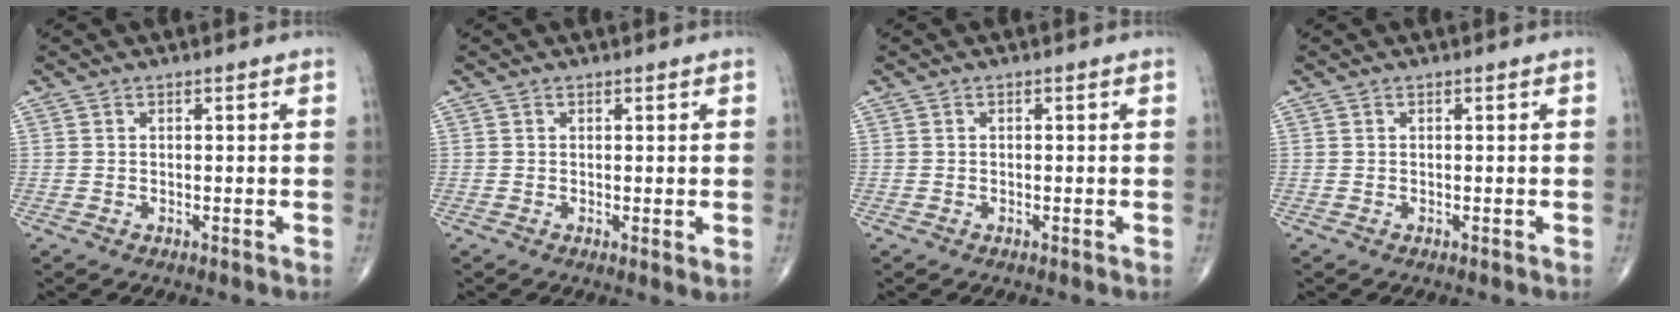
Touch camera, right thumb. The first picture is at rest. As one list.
[{"total": 1.4, "force": [0.1, 0.4, 1.4], "torque": [-0.025, -0.008, 0.002]}, {"total": 0.0}, {"total": 0.0}]